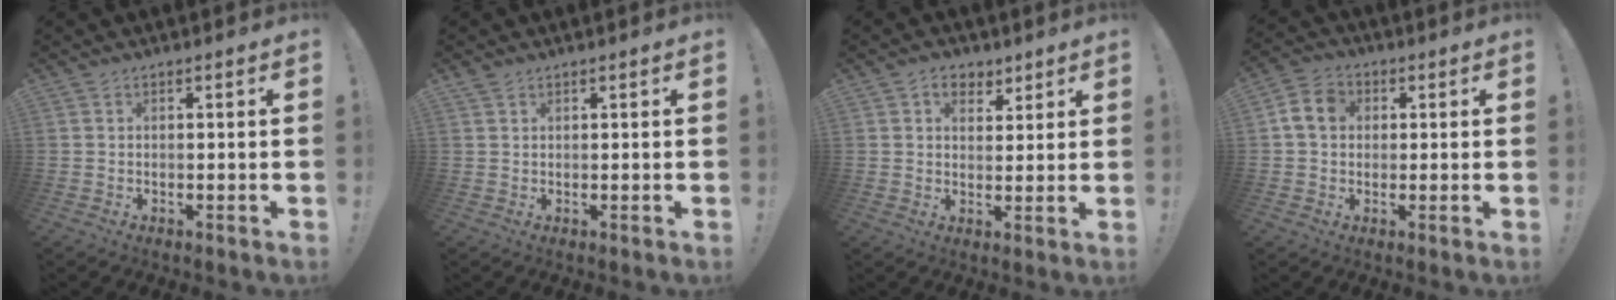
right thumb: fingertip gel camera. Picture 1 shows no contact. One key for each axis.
{"total": 1.1, "fx": 0.9, "fy": 0.6, "fz": 0.3, "tx": 0.000, "ty": -0.004, "tz": 0.017}
{"total": 6.3, "fx": 3.5, "fy": 4.7, "fz": 2.3, "tx": -0.022, "ty": -0.016, "tz": 0.065}
{"total": 7.3, "fx": 1.2, "fy": 5.9, "fz": 4.1, "tx": -0.070, "ty": 0.018, "tz": 0.029}